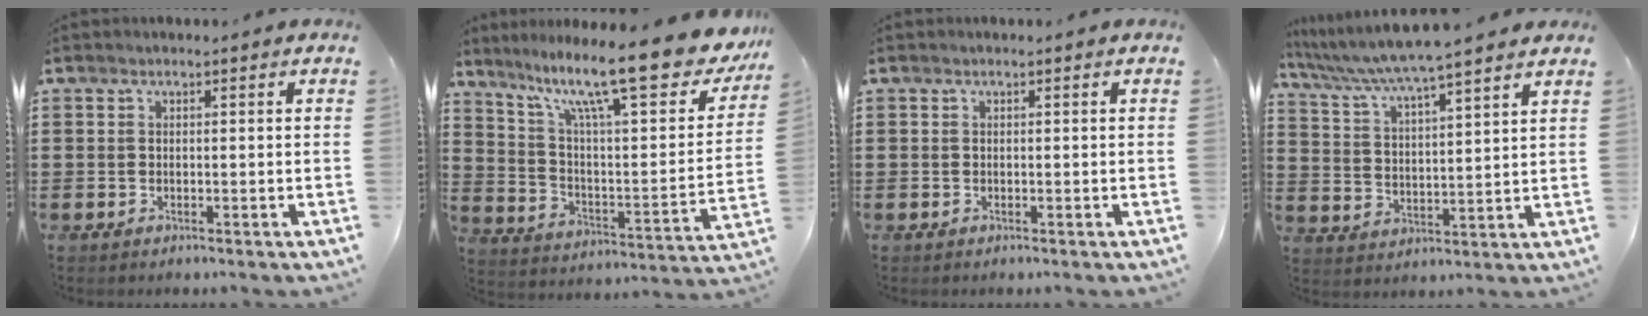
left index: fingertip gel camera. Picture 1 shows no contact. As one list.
[{"total": 15.8, "force": [11.7, 1.8, 10.5], "torque": [-0.203, -0.074, 0.189]}, {"total": 0.0}, {"total": 5.9, "force": [5.3, -0.8, 2.6], "torque": [-0.074, -0.035, 0.085]}]